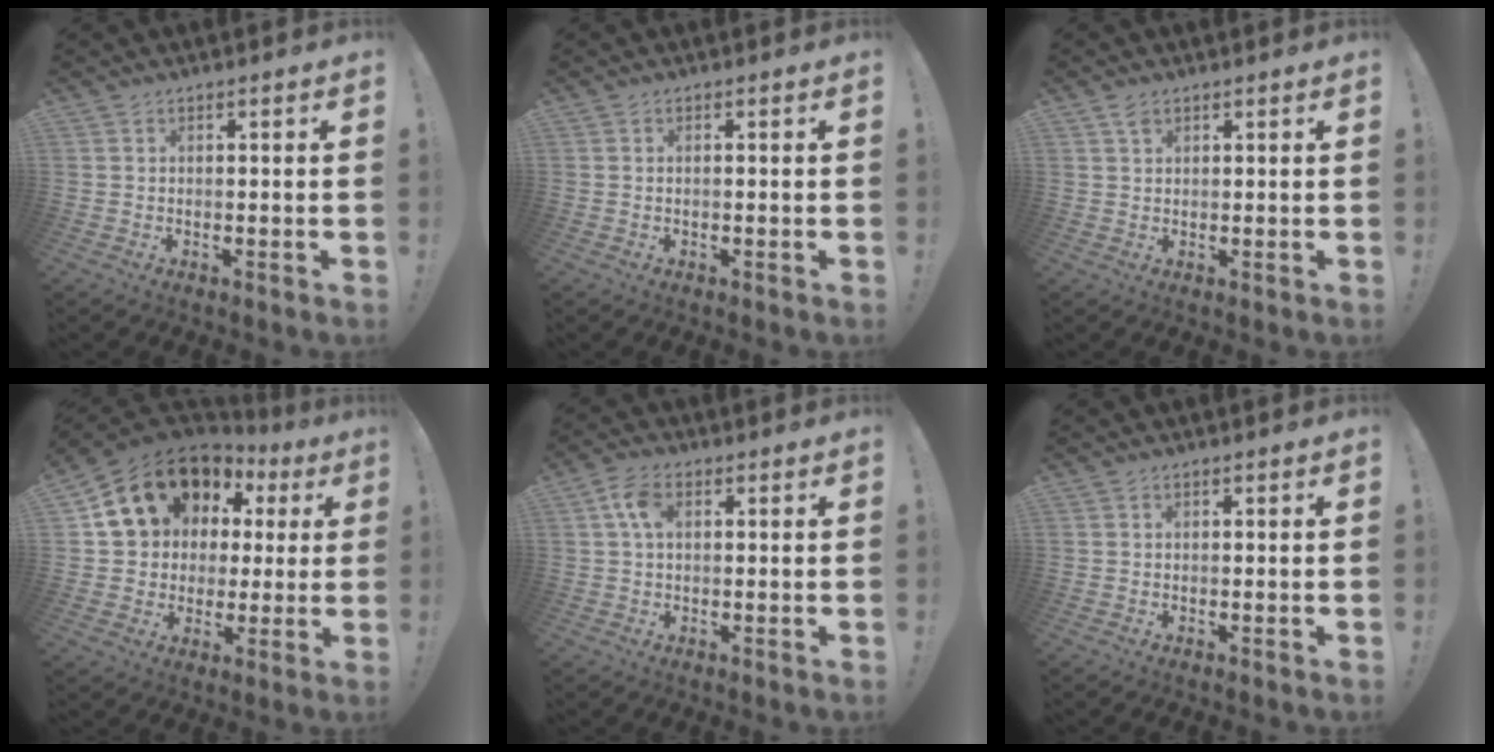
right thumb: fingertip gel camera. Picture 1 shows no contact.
{"total": 0.0}
{"total": 2.2, "force": [1.5, 1.1, 1.2], "torque": [-0.011, -0.005, 0.026]}
{"total": 16.0, "force": [7.0, 12.6, 7.1], "torque": [-0.113, -0.033, 0.150]}
{"total": 6.1, "force": [1.6, 3.6, 4.7], "torque": [-0.092, 0.007, 0.028]}
{"total": 0.0}